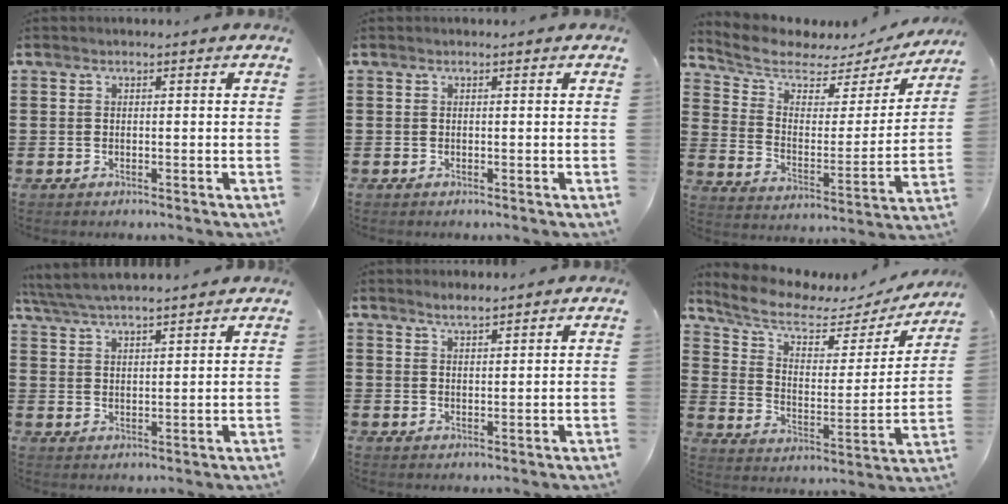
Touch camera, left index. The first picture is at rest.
{"total": 0.0}
{"total": 5.7, "force": [4.9, 2.2, 1.9], "torque": [-0.071, -0.034, 0.080]}
{"total": 4.8, "force": [4.5, 0.3, 1.5], "torque": [-0.045, -0.014, 0.081]}
{"total": 2.1, "force": [2.0, 0.2, 0.7], "torque": [-0.017, 0.004, 0.037]}
{"total": 6.9, "force": [5.4, 2.5, 3.5], "torque": [-0.095, -0.029, 0.089]}